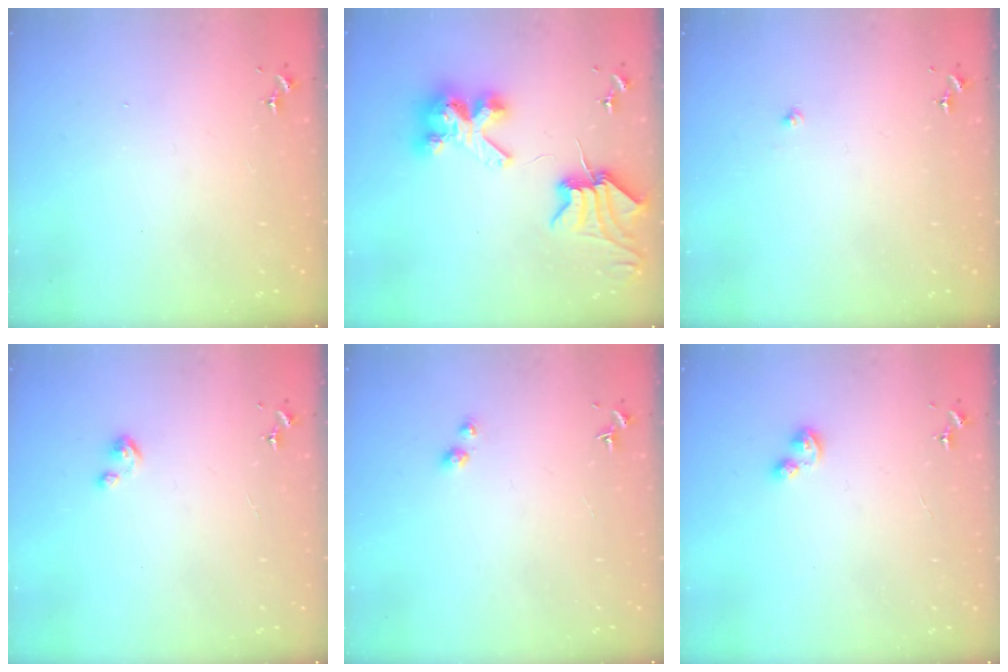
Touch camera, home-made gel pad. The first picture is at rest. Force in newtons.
{"total": 10.3, "press": 10.2, "slide": 1.4}
{"total": 2.0, "press": 2.0, "slide": 0.2}
{"total": 3.3, "press": 3.3, "slide": 0.3}
{"total": 2.8, "press": 2.8, "slide": 0.2}
{"total": 2.7, "press": 2.7, "slide": 0.3}